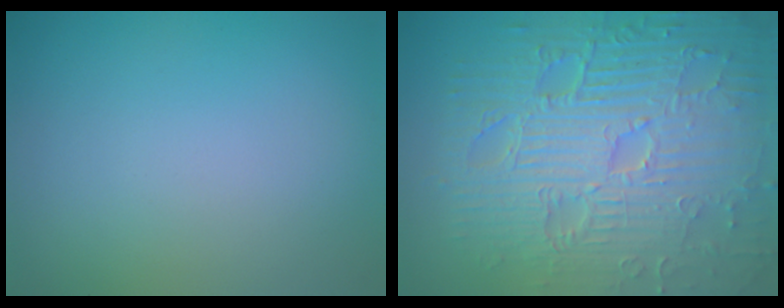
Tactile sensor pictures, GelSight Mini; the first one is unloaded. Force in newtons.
{"total": 11.7, "press": 7.6, "slide": 8.8}